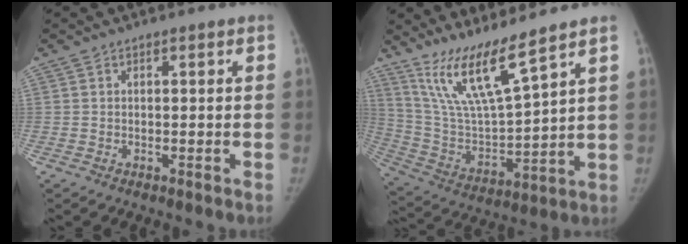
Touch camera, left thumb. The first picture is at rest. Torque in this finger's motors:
{"motor_torque": [1.07, 1.09, 0.38, -0.19, 0.15]}